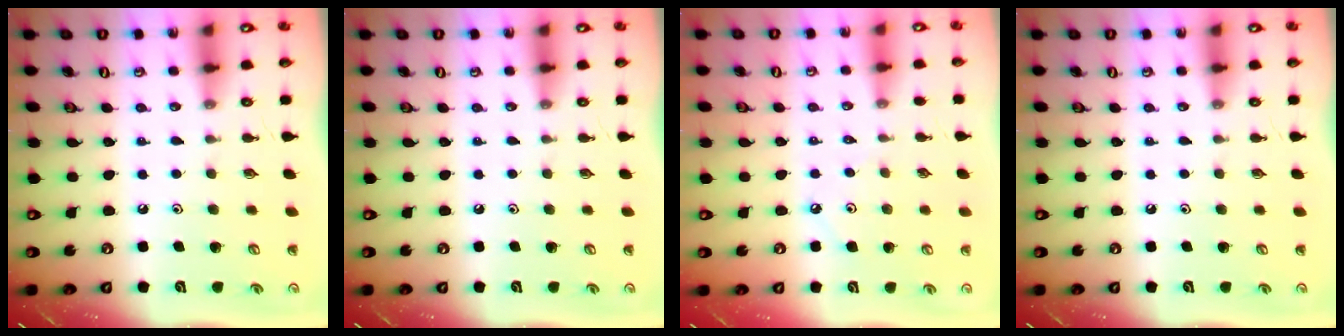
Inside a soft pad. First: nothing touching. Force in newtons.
{"total": 0.0}
{"total": 2.8, "press": 2.7, "slide": 0.5}
{"total": 0.0}